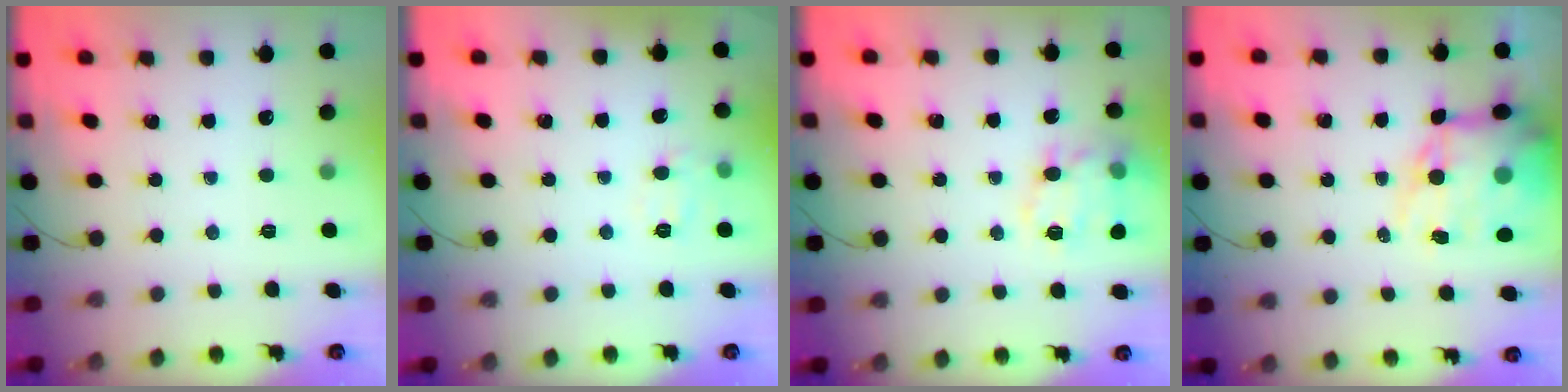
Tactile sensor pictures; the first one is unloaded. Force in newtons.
{"total": 7.2, "press": 7.1, "slide": 1.1}
{"total": 15.6, "press": 15.6, "slide": 1.1}
{"total": 18.3, "press": 17.9, "slide": 3.9}